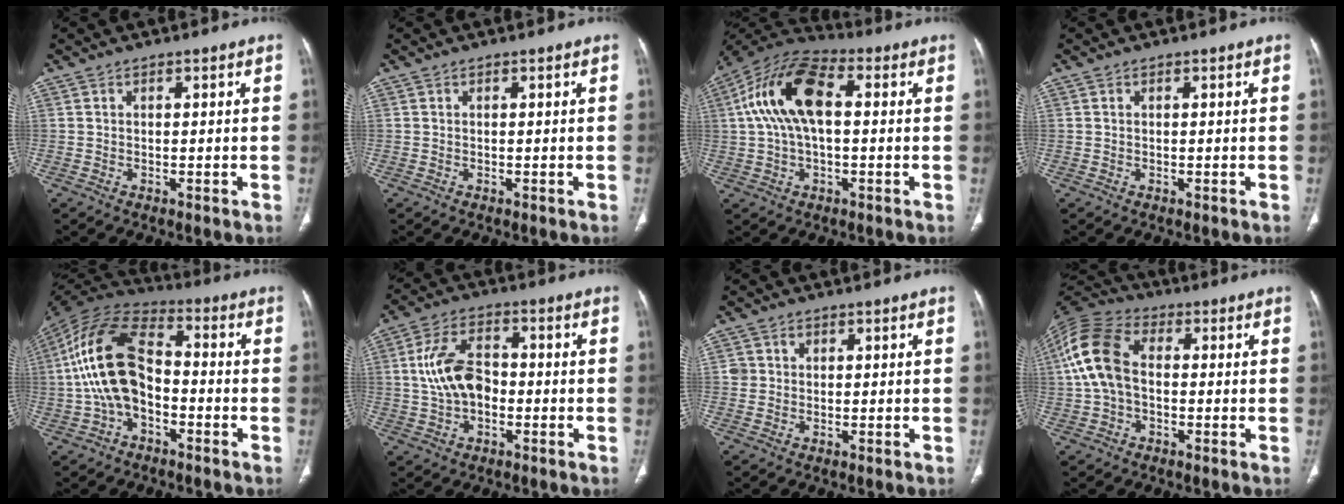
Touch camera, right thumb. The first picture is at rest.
{"total": 0.0}
{"total": 15.1, "force": [2.1, 7.8, 12.8], "torque": [-0.252, 0.040, 0.032]}
{"total": 0.0}
{"total": 16.8, "force": [-2.1, 10.1, 13.2], "torque": [-0.255, 0.041, -0.046]}
{"total": 10.3, "force": [-0.5, 6.6, 8.0], "torque": [-0.146, 0.024, -0.015]}
{"total": 2.0, "force": [0.4, 1.9, 0.3], "torque": [0.008, 0.001, 0.007]}
{"total": 12.9, "force": [0.4, 8.5, 9.6], "torque": [-0.205, 0.032, -0.003]}